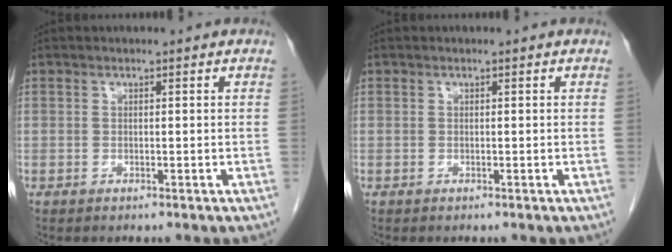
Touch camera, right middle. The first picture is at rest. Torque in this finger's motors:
{"motor_torque": [0.02, -0.01, 0.00, 0.00]}